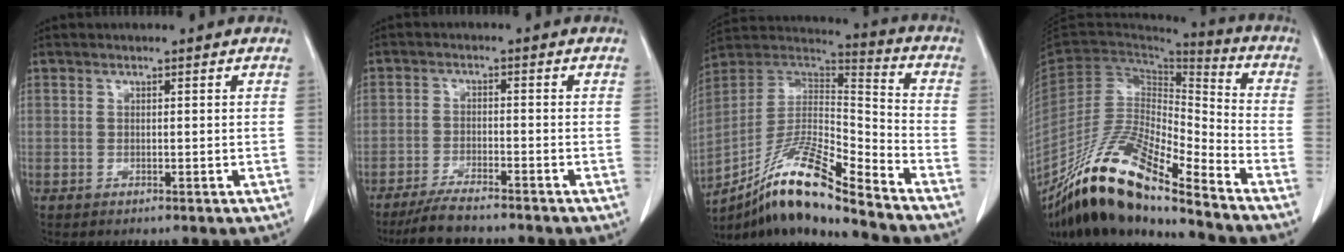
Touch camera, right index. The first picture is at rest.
{"total": 6.8, "force": [-6.0, 0.7, 3.1], "torque": [-0.054, -0.018, -0.102]}
{"total": 16.3, "force": [-11.8, 1.2, 11.2], "torque": [-0.205, 0.010, -0.210]}
{"total": 19.0, "force": [-14.9, 2.9, 11.4], "torque": [-0.222, -0.003, -0.276]}